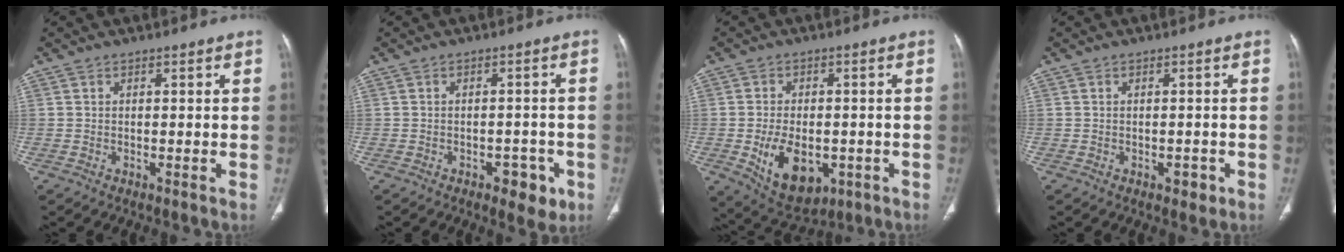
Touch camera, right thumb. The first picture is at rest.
{"total": 5.5, "force": [-2.7, 3.1, 3.6], "torque": [-0.023, 0.014, -0.030]}
{"total": 12.0, "force": [-3.4, 7.5, 8.6], "torque": [-0.119, 0.004, -0.035]}
{"total": 1.9, "force": [-0.8, 1.2, 1.2], "torque": [-0.011, 0.004, -0.007]}